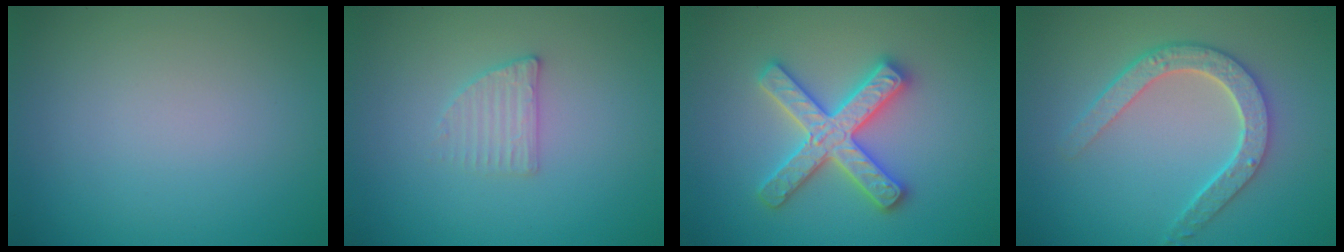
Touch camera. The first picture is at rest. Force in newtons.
{"total": 1.9, "press": 1.9, "slide": 0.4}
{"total": 5.0, "press": 4.9, "slide": 0.8}
{"total": 4.7, "press": 3.7, "slide": 2.8}